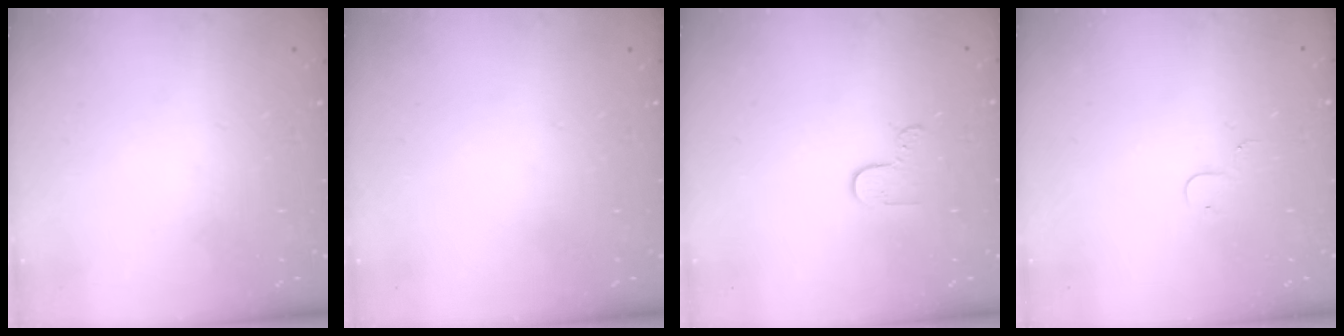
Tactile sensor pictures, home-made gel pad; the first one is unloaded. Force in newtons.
{"total": 0.0}
{"total": 3.2, "press": 3.2, "slide": 0.3}
{"total": 3.4, "press": 3.4, "slide": 0.4}